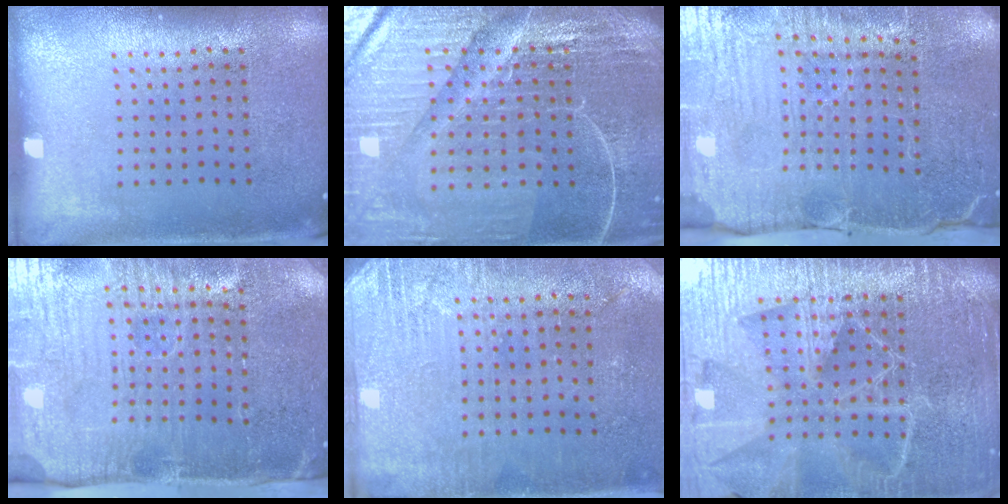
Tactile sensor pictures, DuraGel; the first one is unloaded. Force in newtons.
{"total": 5.9, "press": 5.4, "slide": 2.5}
{"total": 4.0, "press": 3.9, "slide": 1.0}
{"total": 5.1, "press": 4.3, "slide": 2.8}
{"total": 2.8, "press": 2.6, "slide": 1.0}
{"total": 6.3, "press": 5.5, "slide": 3.2}